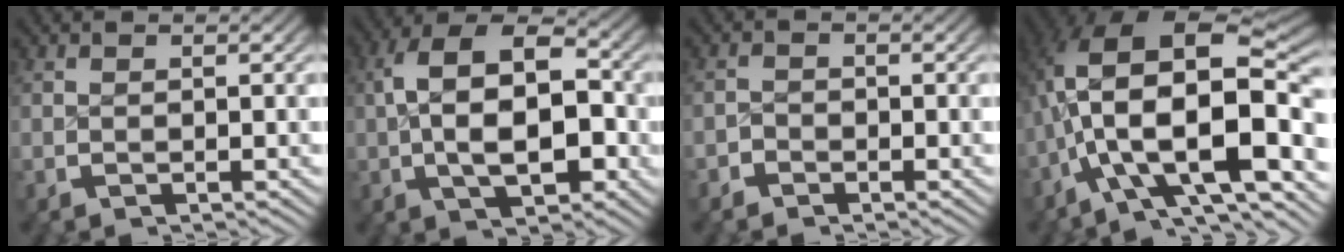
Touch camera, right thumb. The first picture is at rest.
{"total": 11.3, "force": [0.2, 7.0, 8.8], "torque": [-0.157, -0.026, 0.012]}
{"total": 1.3, "force": [-1.1, 0.7, -0.1], "torque": [0.010, -0.005, -0.025]}
{"total": 18.4, "force": [-1.6, 11.4, 14.3], "torque": [-0.280, -0.057, -0.006]}